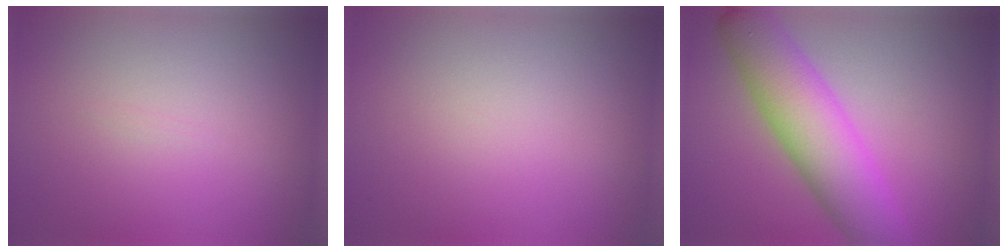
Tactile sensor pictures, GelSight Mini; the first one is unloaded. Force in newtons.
{"total": 0.0}
{"total": 8.2, "press": 8.2, "slide": 0.2}